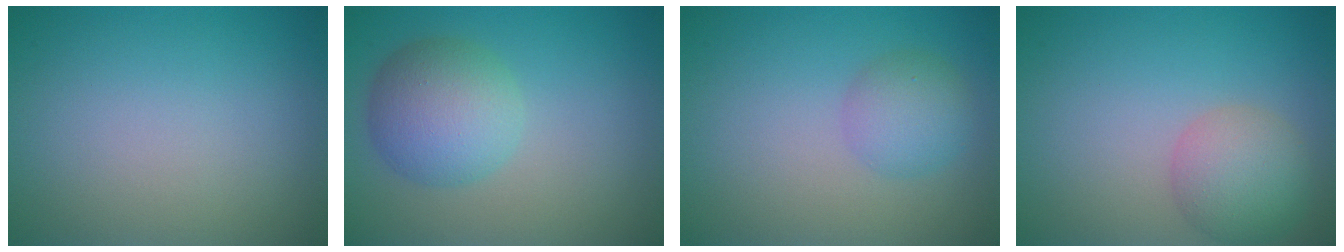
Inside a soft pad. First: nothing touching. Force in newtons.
{"total": 5.2, "press": 5.2, "slide": 0.2}
{"total": 2.8, "press": 2.8, "slide": 0.0}
{"total": 4.1, "press": 4.1, "slide": 0.3}